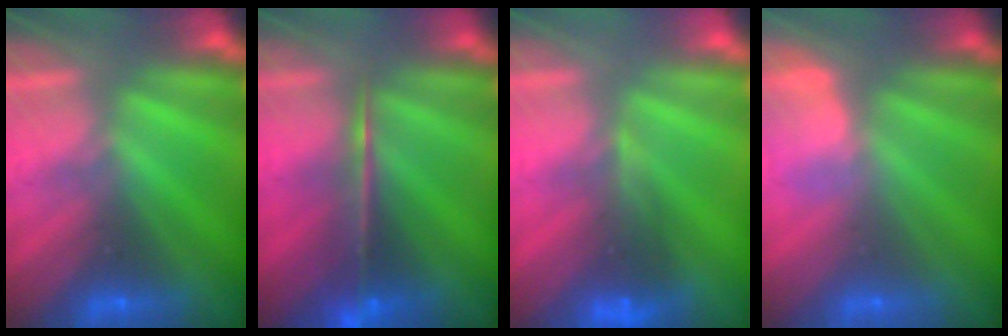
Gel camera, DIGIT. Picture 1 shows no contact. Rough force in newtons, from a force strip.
{"total": 5.9}
{"total": 4.8}
{"total": 2.9}